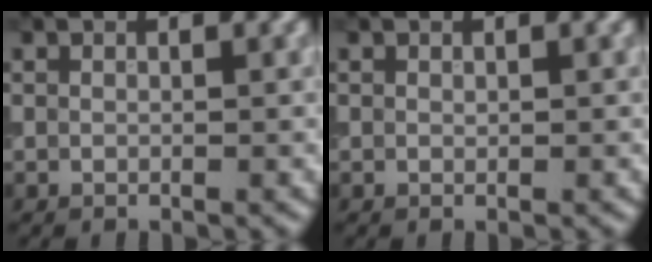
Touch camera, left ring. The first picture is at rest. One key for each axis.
{"total": 0.0}